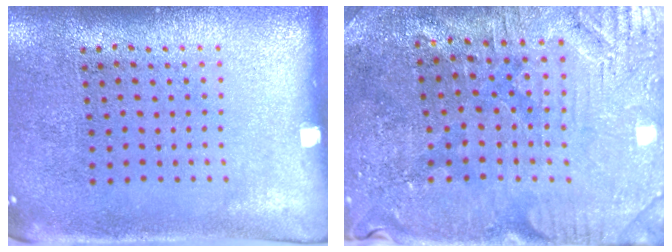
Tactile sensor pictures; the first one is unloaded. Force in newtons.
{"total": 1.4, "press": 1.4, "slide": 0.4}